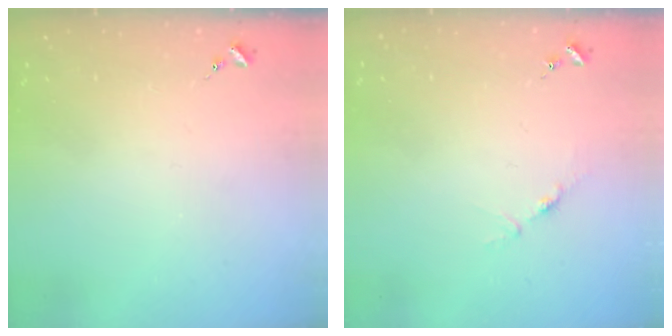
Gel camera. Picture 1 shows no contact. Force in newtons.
{"total": 3.8, "press": 3.8, "slide": 0.5}